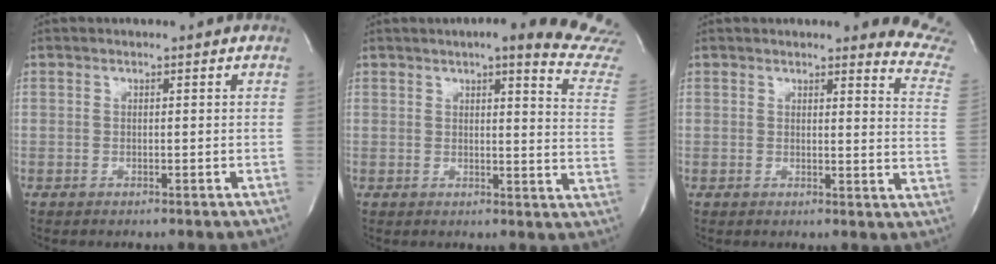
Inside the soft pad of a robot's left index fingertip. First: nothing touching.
{"total": 16.8, "force": [14.9, 0.6, 7.7], "torque": [-0.081, -0.073, 0.145]}
{"total": 9.2, "force": [9.1, 0.1, 1.1], "torque": [0.012, -0.104, 0.055]}